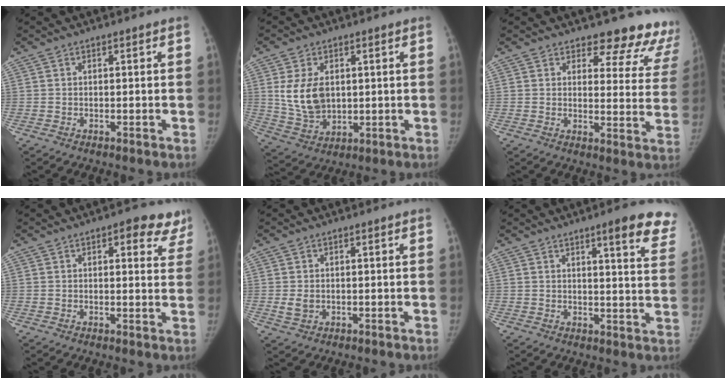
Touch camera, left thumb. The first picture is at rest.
{"total": 9.7, "force": [1.6, 6.7, 6.8], "torque": [-0.108, -0.011, 0.047]}
{"total": 14.5, "force": [13.1, 5.1, 3.3], "torque": [0.022, -0.111, 0.126]}
{"total": 8.1, "force": [5.0, 3.6, 5.3], "torque": [-0.023, -0.018, 0.050]}
{"total": 2.5, "force": [-0.2, 2.0, 1.5], "torque": [-0.025, -0.003, 0.000]}
{"total": 11.8, "force": [8.1, 2.1, 8.3], "torque": [-0.073, -0.038, 0.086]}